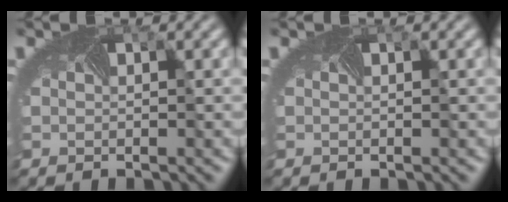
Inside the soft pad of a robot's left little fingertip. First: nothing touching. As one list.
[{"total": 0.0}]